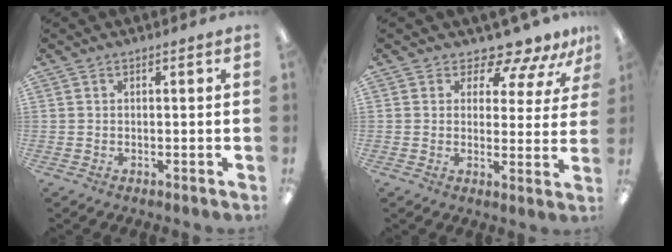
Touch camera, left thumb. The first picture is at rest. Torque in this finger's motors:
{"motor_torque": [0.07, 0.17, -0.27, -0.02, 0.00]}